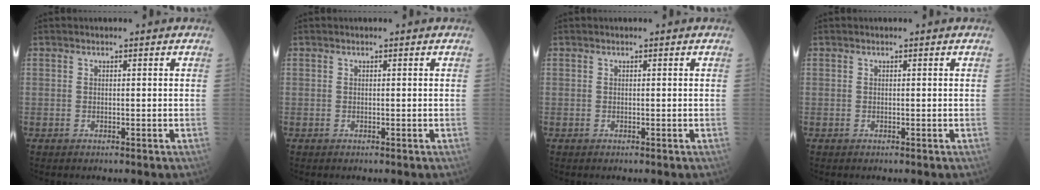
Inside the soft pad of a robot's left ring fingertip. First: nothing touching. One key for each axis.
{"total": 0.0}
{"total": 0.0}
{"total": 0.0}